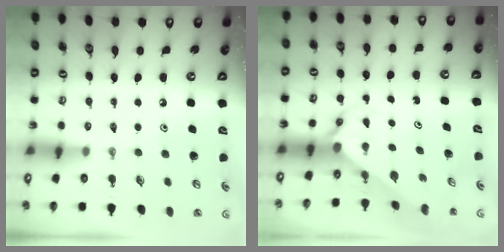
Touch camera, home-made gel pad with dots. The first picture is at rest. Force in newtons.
{"total": 1.7, "press": 1.7, "slide": 0.2}